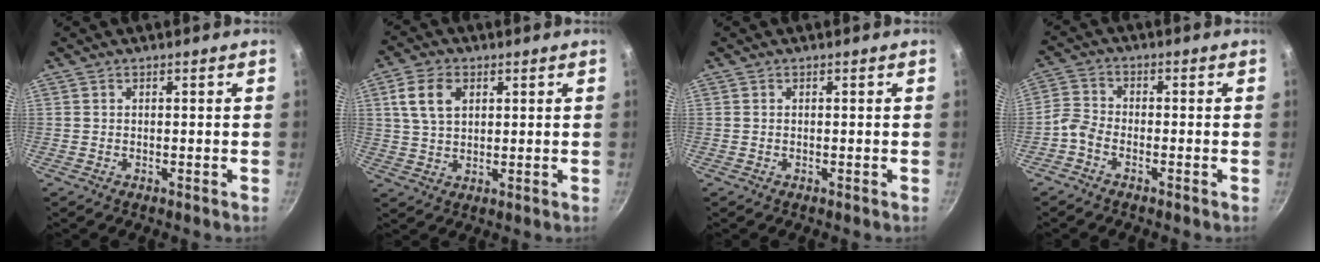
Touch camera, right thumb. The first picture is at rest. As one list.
[{"total": 7.3, "force": [2.5, 4.8, 4.8], "torque": [-0.080, 0.001, 0.048]}, {"total": 0.0}, {"total": 3.4, "force": [-2.5, 1.9, 1.5], "torque": [-0.043, 0.025, -0.062]}]